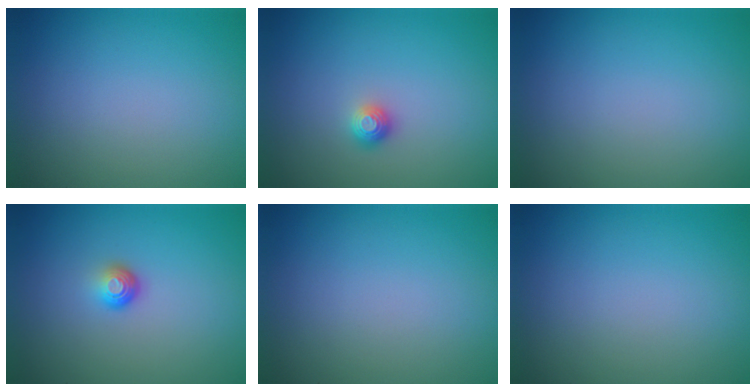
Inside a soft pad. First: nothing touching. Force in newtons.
{"total": 1.1, "press": 1.1, "slide": 0.4}
{"total": 0.0}
{"total": 1.6, "press": 1.0, "slide": 1.2}
{"total": 0.0}
{"total": 0.0}